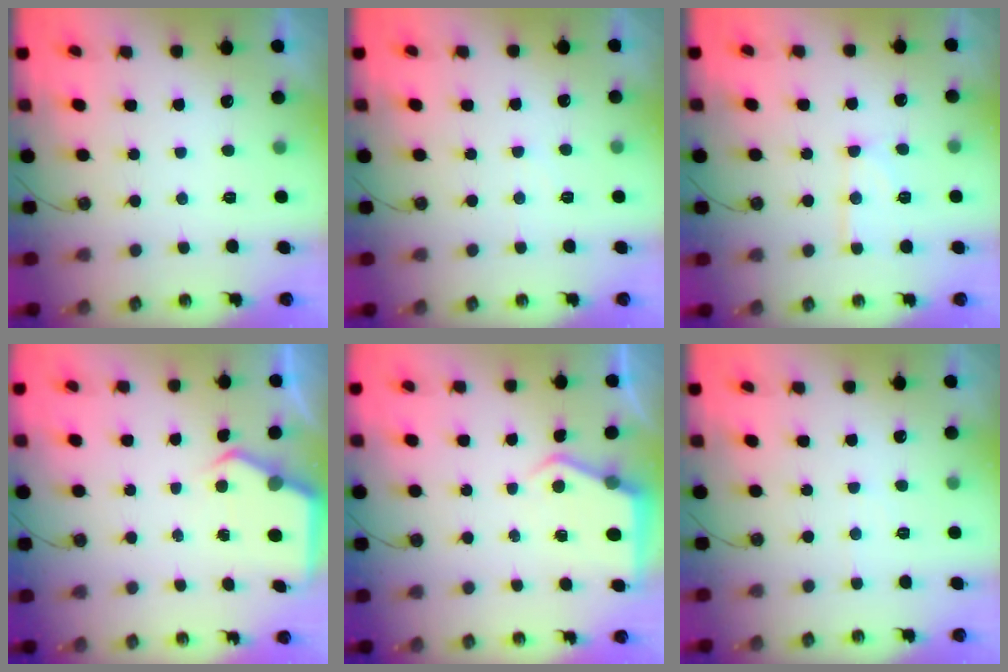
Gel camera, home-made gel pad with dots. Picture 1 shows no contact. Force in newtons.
{"total": 3.6, "press": 3.6, "slide": 0.6}
{"total": 11.3, "press": 11.2, "slide": 1.1}
{"total": 4.5, "press": 4.5, "slide": 0.3}
{"total": 6.1, "press": 6.0, "slide": 0.9}
{"total": 3.3, "press": 3.3, "slide": 0.5}